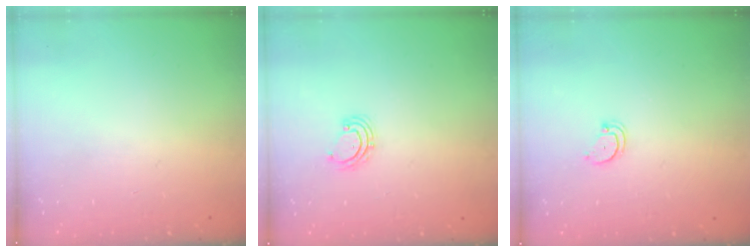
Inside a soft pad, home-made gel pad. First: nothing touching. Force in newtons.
{"total": 3.3, "press": 3.3, "slide": 0.3}
{"total": 2.4, "press": 2.4, "slide": 0.2}